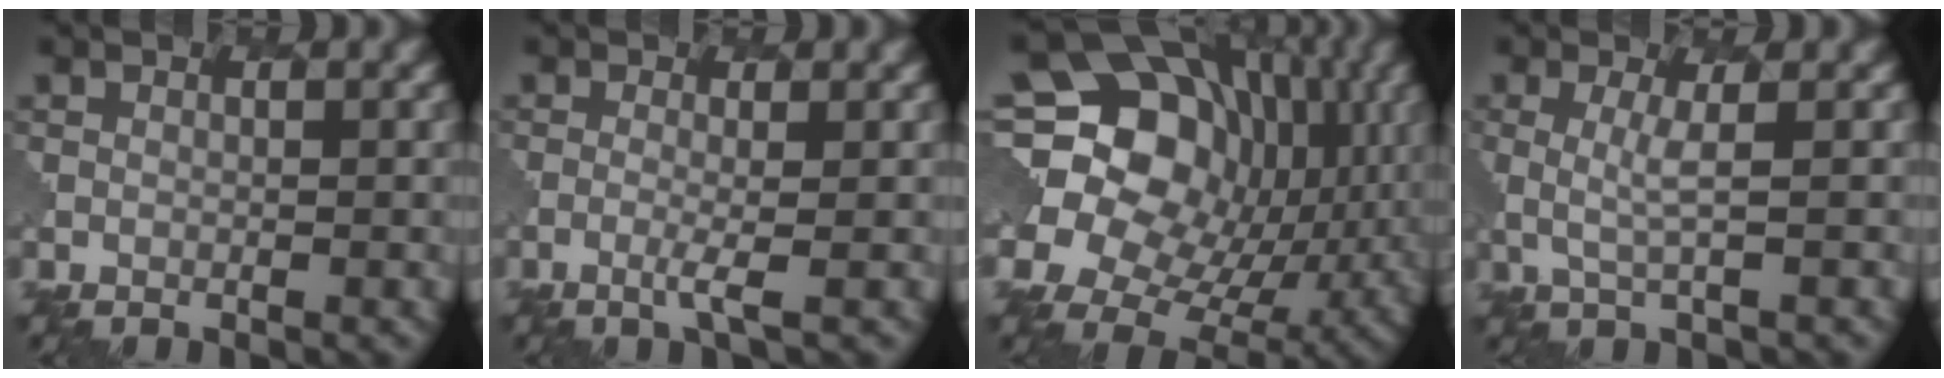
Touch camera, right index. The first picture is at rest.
{"total": 1.7, "force": [-0.4, 0.3, 1.6], "torque": [-0.029, -0.003, -0.012]}
{"total": 18.1, "force": [4.9, 14.1, 10.3], "torque": [-0.200, 0.024, 0.093]}
{"total": 1.9, "force": [0.4, 0.4, 1.8], "torque": [-0.042, -0.006, 0.008]}